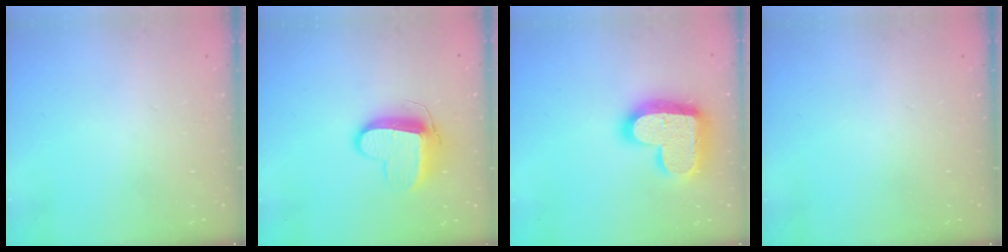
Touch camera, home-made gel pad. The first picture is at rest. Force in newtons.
{"total": 10.3, "press": 10.2, "slide": 1.3}
{"total": 21.4, "press": 21.4, "slide": 1.3}
{"total": 0.0}